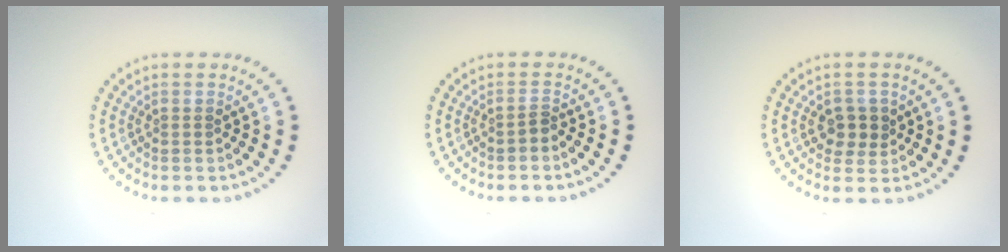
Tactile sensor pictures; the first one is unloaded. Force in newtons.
{"total": 0.6, "press": 0.4, "slide": 0.5}
{"total": 2.3, "press": 2.3, "slide": 0.6}